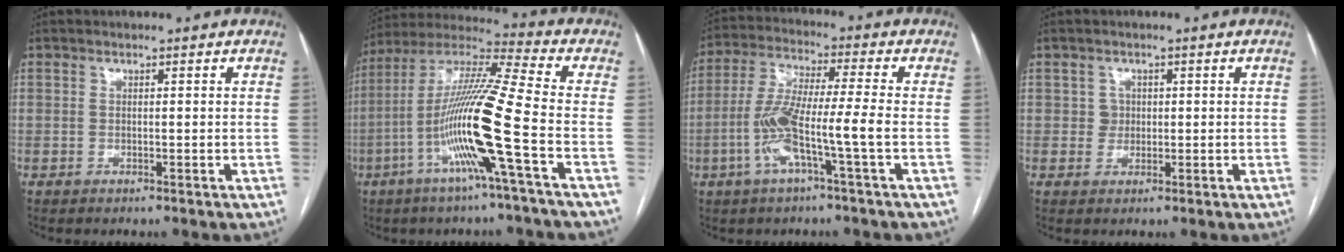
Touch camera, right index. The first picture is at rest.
{"total": 16.9, "force": [-5.4, -1.4, 15.9], "torque": [-0.314, -0.005, -0.113]}
{"total": 10.4, "force": [-3.2, -0.2, 9.9], "torque": [-0.205, 0.009, -0.067]}
{"total": 2.0, "force": [0.3, 1.9, 0.4], "torque": [-0.003, 0.002, 0.004]}